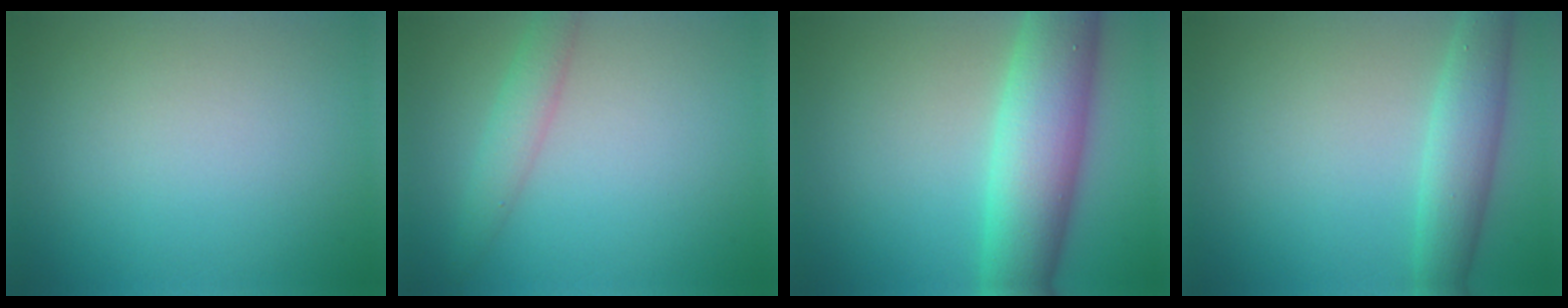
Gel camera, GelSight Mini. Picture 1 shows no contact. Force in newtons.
{"total": 2.4, "press": 2.4, "slide": 0.1}
{"total": 8.6, "press": 8.6, "slide": 0.4}
{"total": 4.0, "press": 4.0, "slide": 0.1}